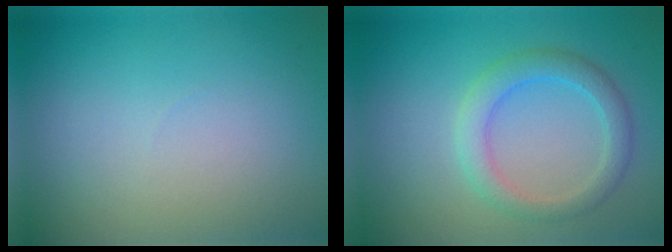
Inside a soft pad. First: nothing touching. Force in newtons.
{"total": 3.0, "press": 3.0, "slide": 0.1}